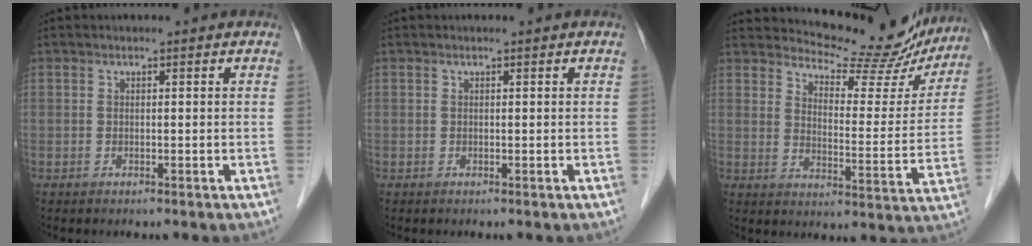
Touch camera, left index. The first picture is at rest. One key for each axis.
{"total": 0.0}
{"total": 16.4, "fx": 15.5, "fy": 4.0, "fz": 3.6, "tx": -0.038, "ty": -0.047, "tz": 0.179}